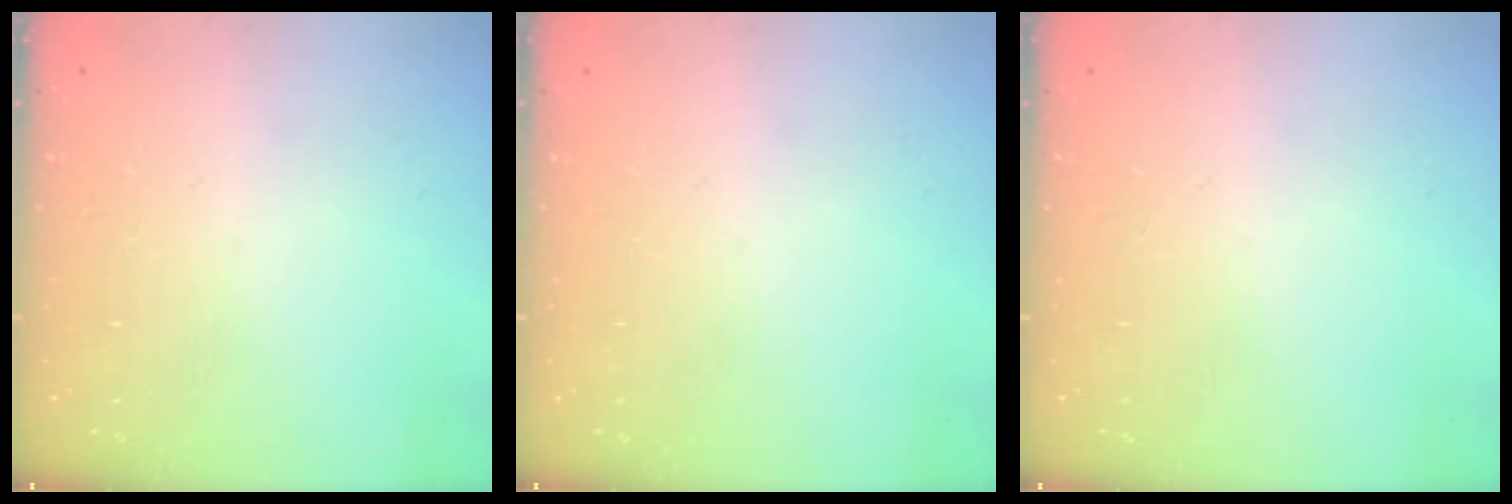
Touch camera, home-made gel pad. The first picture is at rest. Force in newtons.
{"total": 0.0}
{"total": 0.0}